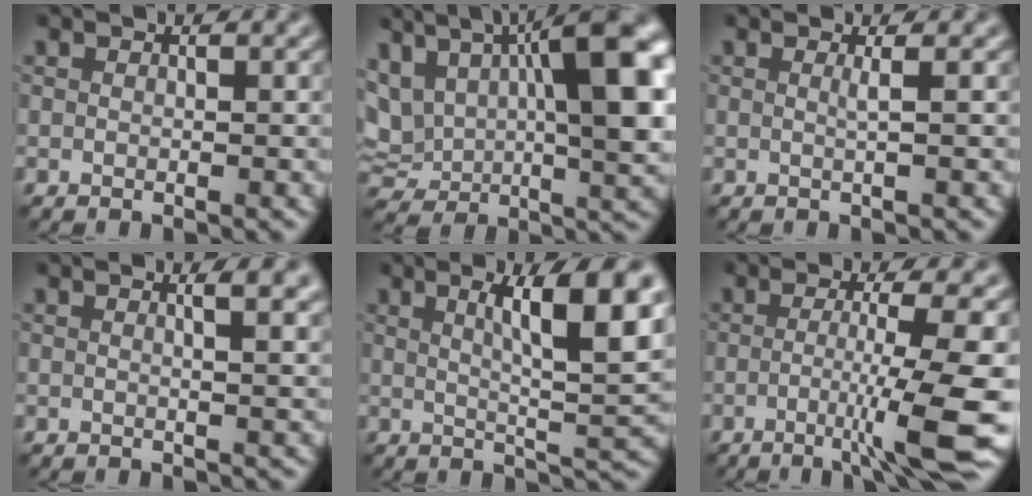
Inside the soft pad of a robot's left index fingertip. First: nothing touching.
{"total": 15.5, "force": [4.4, 7.9, 12.6], "torque": [-0.220, 0.001, 0.091]}
{"total": 0.9, "force": [0.1, 0.1, 0.9], "torque": [-0.015, 0.000, -0.002]}
{"total": 3.5, "force": [1.4, 1.4, 2.9], "torque": [-0.020, 0.010, 0.007]}
{"total": 9.0, "force": [2.9, 2.1, 8.2], "torque": [-0.109, 0.003, 0.051]}
{"total": 7.8, "force": [-2.2, 0.8, 7.4], "torque": [-0.124, -0.002, -0.039]}